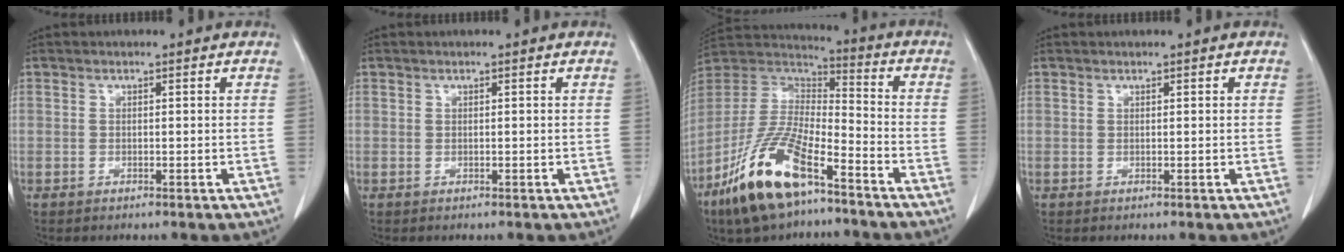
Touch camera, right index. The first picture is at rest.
{"total": 0.0}
{"total": 17.0, "force": [-10.4, 5.0, 12.5], "torque": [-0.266, -0.012, -0.195]}
{"total": 0.0}